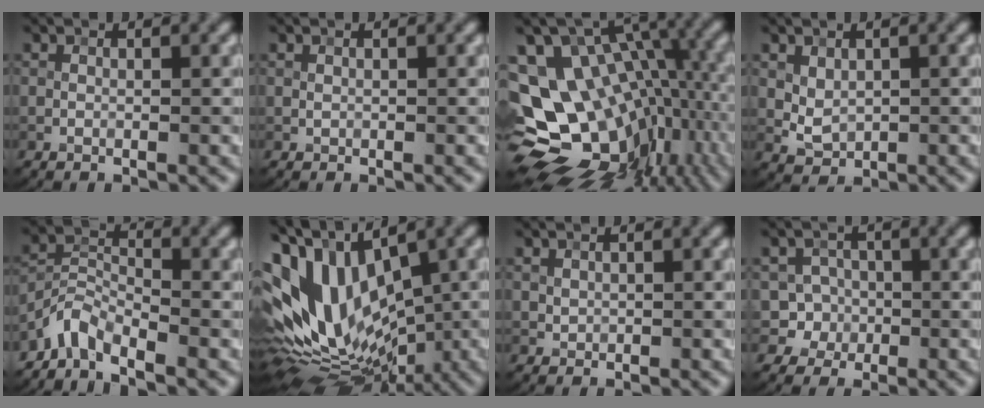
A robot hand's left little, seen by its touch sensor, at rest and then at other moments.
{"total": 0.0}
{"total": 17.0, "force": [-2.2, 12.0, 11.9], "torque": [-0.182, 0.001, 0.003]}
{"total": 2.0, "force": [0.5, 1.4, 1.3], "torque": [-0.024, -0.005, 0.015]}
{"total": 3.4, "force": [-3.0, 1.0, 1.2], "torque": [-0.023, 0.005, -0.075]}
{"total": 15.1, "force": [1.5, 9.0, 12.1], "torque": [-0.243, 0.004, 0.027]}
{"total": 0.5, "force": [0.3, 0.5, 0.1], "torque": [0.000, -0.004, 0.008]}
{"total": 4.1, "force": [-1.0, 3.9, 0.7], "torque": [0.020, 0.010, -0.035]}